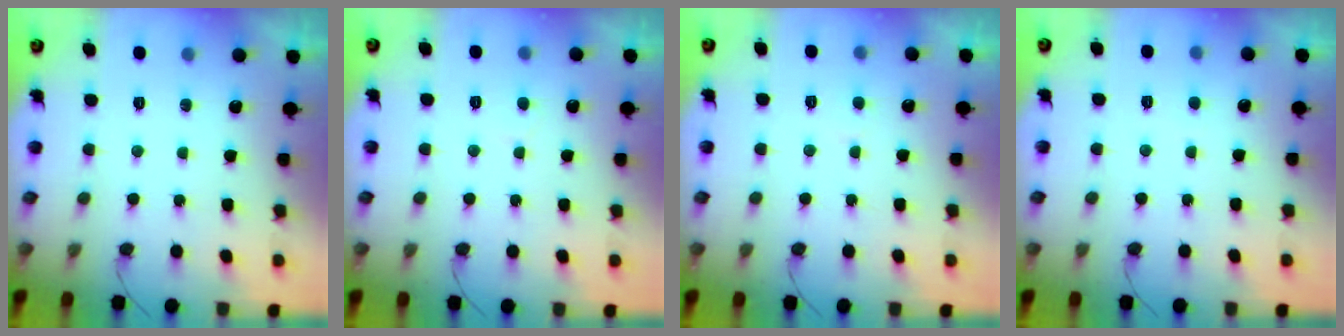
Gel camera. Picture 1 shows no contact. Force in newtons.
{"total": 2.7, "press": 2.7, "slide": 0.2}
{"total": 2.5, "press": 2.4, "slide": 0.3}
{"total": 2.0, "press": 2.0, "slide": 0.2}